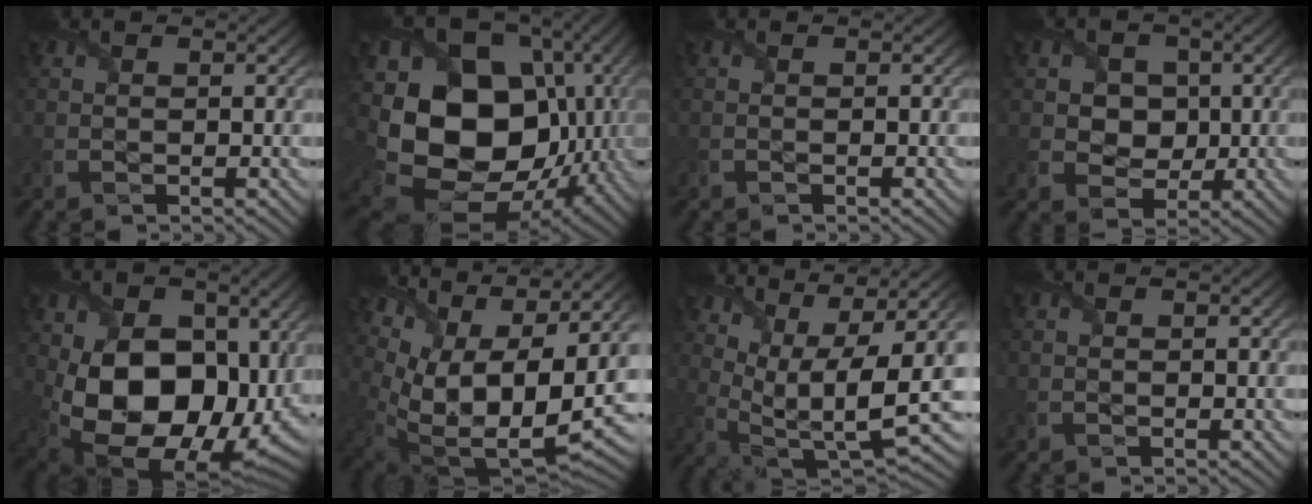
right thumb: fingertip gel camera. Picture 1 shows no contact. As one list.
[{"total": 19.4, "force": [-0.8, 15.2, 12.1], "torque": [-0.268, -0.038, 0.012]}, {"total": 0.0}, {"total": 5.4, "force": [1.0, 4.7, 2.4], "torque": [-0.066, -0.005, 0.011]}, {"total": 17.1, "force": [0.9, 12.1, 12.0], "torque": [-0.212, -0.047, 0.029]}, {"total": 15.4, "force": [5.2, 7.1, 12.6], "torque": [-0.256, -0.004, 0.125]}, {"total": 14.6, "force": [4.1, 5.1, 13.0], "torque": [-0.253, 0.001, 0.083]}, {"total": 0.0}]